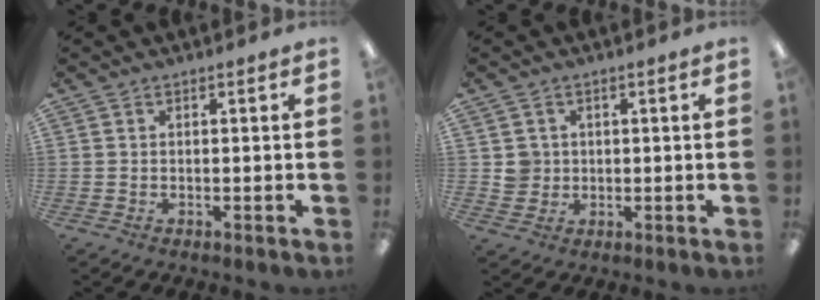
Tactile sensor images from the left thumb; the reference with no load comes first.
{"total": 3.8, "force": [0.7, 3.7, 0.5], "torque": [-0.003, 0.002, 0.010]}